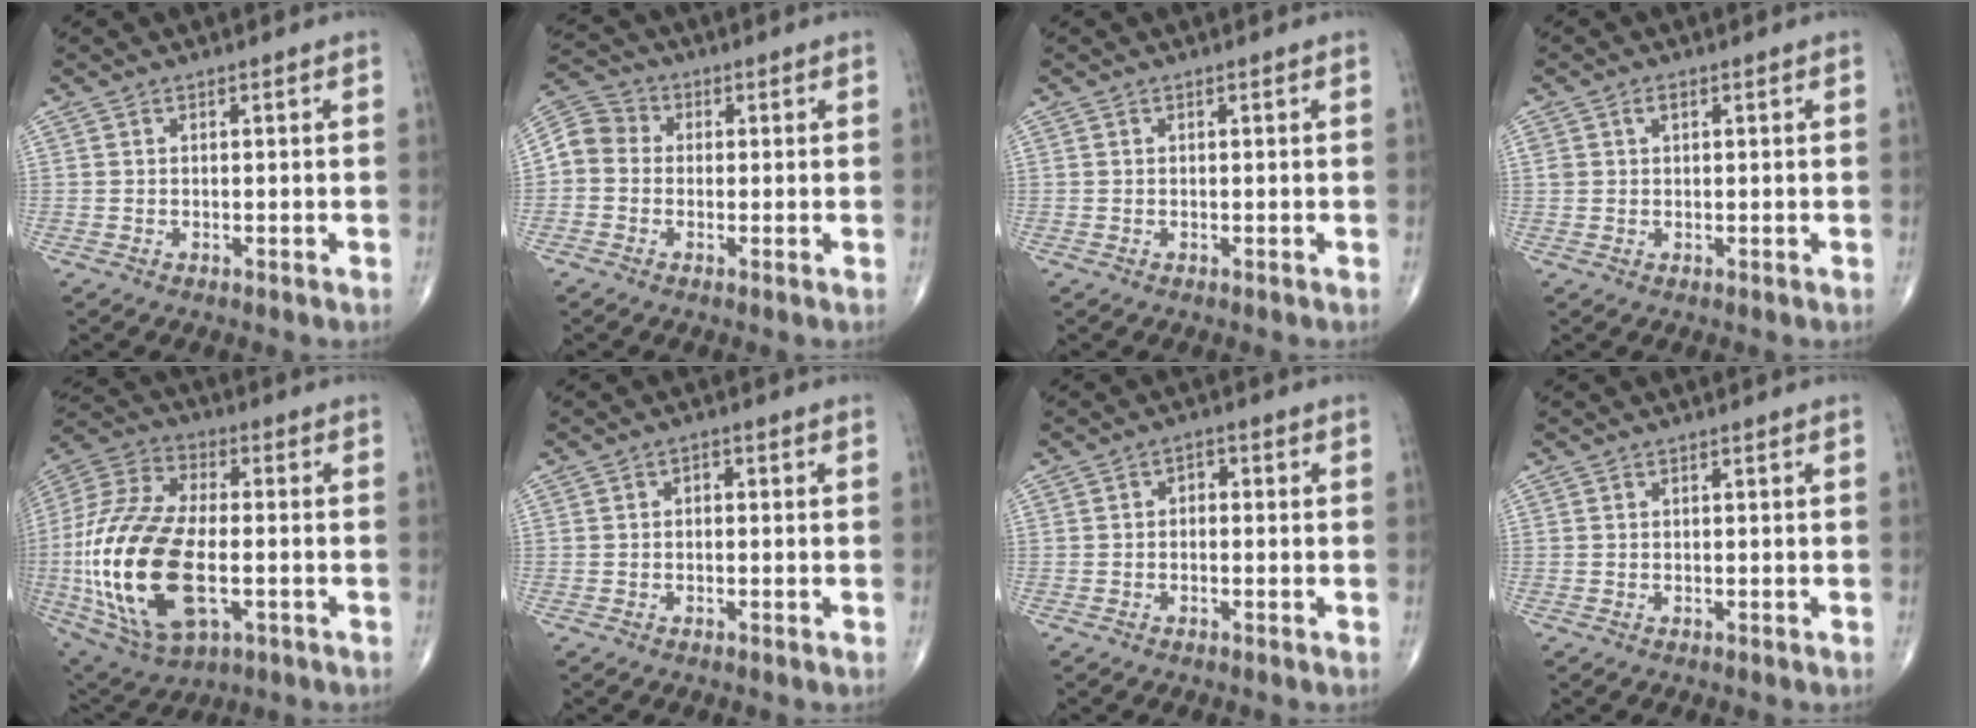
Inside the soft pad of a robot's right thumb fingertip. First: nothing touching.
{"total": 6.1, "force": [-0.4, 5.4, 2.8], "torque": [-0.042, 0.019, -0.024]}
{"total": 0.0}
{"total": 1.8, "force": [0.8, 1.2, 1.1], "torque": [-0.020, 0.005, 0.017]}
{"total": 26.3, "force": [-4.3, 13.4, 22.2], "torque": [-0.484, 0.000, -0.064]}
{"total": 1.4, "force": [0.1, 1.0, 1.0], "torque": [-0.006, 0.006, -0.004]}
{"total": 2.0, "force": [-0.1, 1.5, 1.4], "torque": [-0.008, 0.009, -0.010]}
{"total": 0.0}